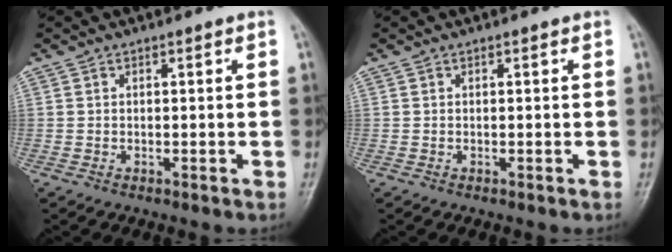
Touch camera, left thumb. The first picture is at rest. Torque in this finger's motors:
{"motor_torque": [0.00, 0.00, -0.06, -0.06, 0.00]}